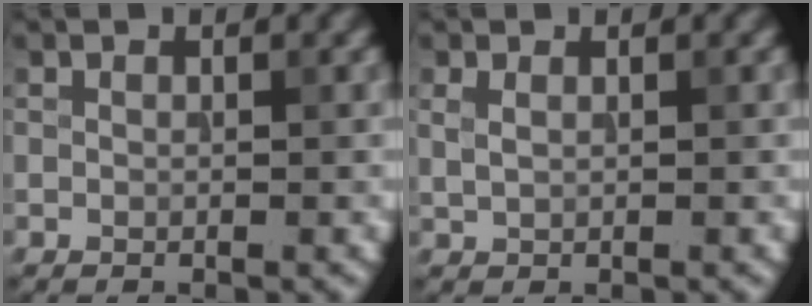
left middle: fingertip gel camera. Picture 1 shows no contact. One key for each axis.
{"total": 1.1, "fx": 0.5, "fy": 0.6, "fz": 0.8, "tx": -0.020, "ty": -0.001, "tz": 0.013}